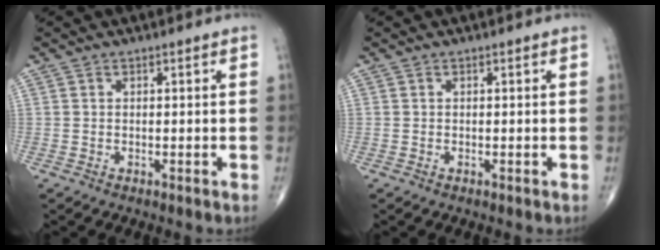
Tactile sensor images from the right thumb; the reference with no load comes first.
{"total": 0.0}